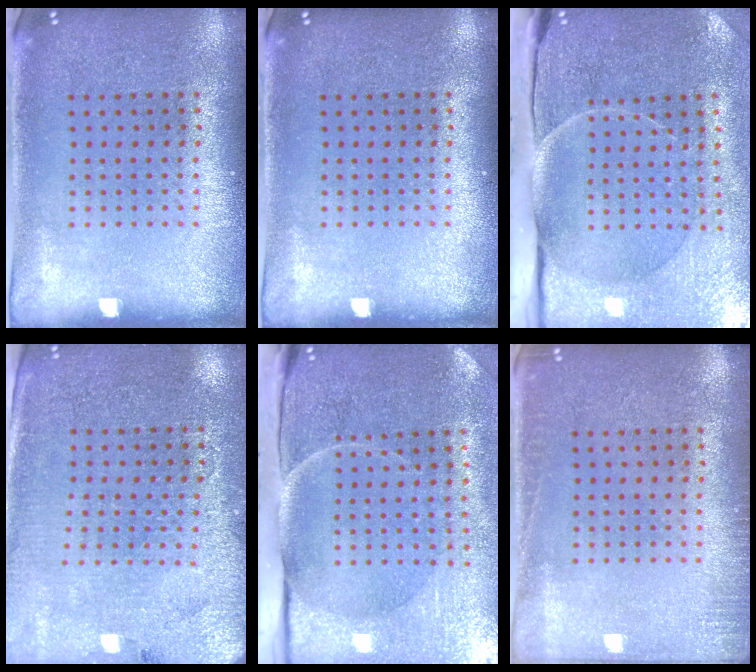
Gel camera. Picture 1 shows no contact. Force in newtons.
{"total": 0.0}
{"total": 4.5, "press": 3.8, "slide": 2.3}
{"total": 3.0, "press": 2.9, "slide": 0.8}
{"total": 5.1, "press": 4.1, "slide": 3.0}
{"total": 1.4, "press": 1.4, "slide": 0.4}